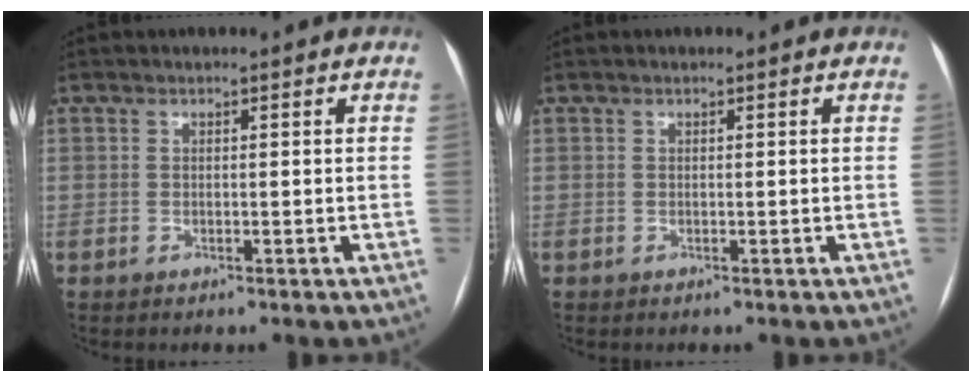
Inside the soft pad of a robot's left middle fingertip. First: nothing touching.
{"total": 0.0}